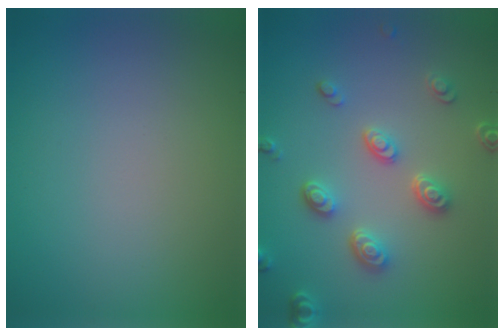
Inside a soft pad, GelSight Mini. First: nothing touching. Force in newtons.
{"total": 3.5, "press": 3.2, "slide": 1.4}